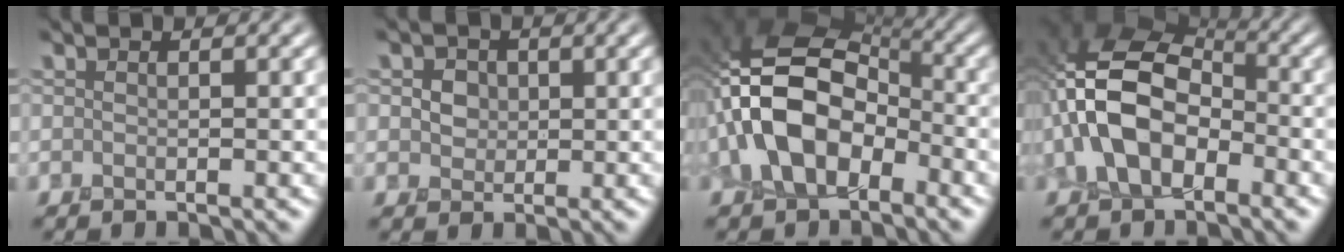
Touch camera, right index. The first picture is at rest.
{"total": 2.8, "force": [0.8, 2.3, 1.3], "torque": [-0.024, 0.011, 0.009]}
{"total": 11.1, "force": [-2.7, 6.9, 8.3], "torque": [-0.175, 0.017, -0.071]}
{"total": 9.7, "force": [-2.1, 6.2, 7.3], "torque": [-0.153, 0.019, -0.058]}